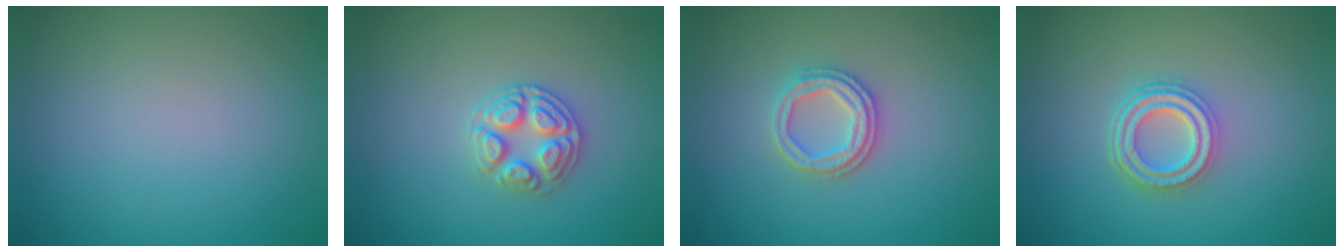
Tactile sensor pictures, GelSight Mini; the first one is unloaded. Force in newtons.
{"total": 2.9, "press": 2.8, "slide": 0.3}
{"total": 2.8, "press": 2.6, "slide": 1.0}
{"total": 3.9, "press": 3.1, "slide": 2.4}